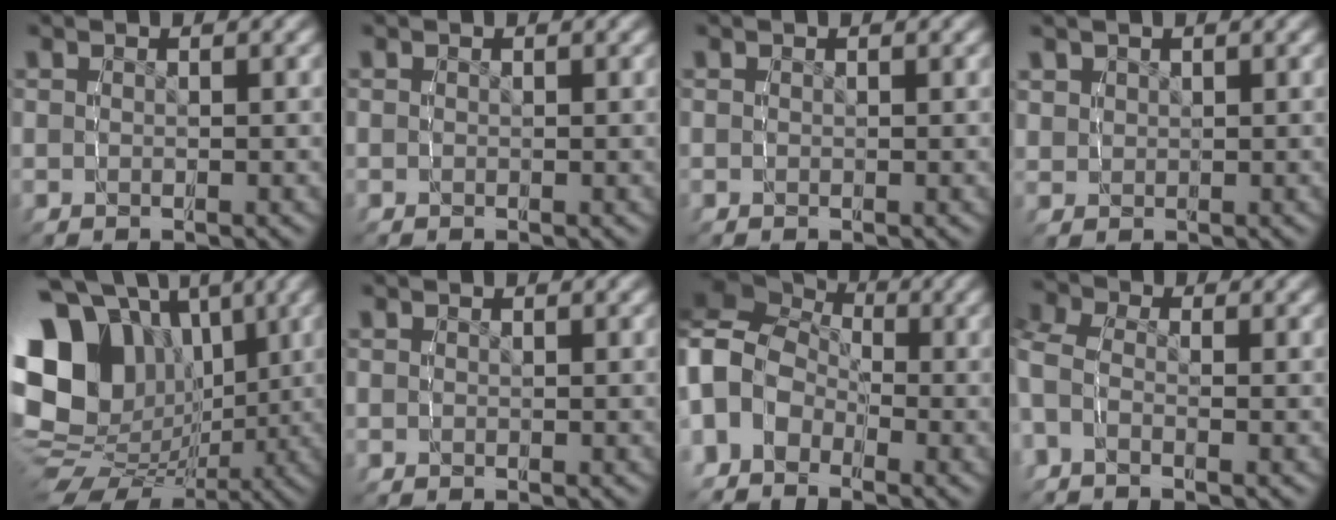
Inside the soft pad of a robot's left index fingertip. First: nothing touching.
{"total": 0.0}
{"total": 0.0}
{"total": 1.9, "force": [1.1, 1.4, 0.7], "torque": [-0.023, -0.010, 0.032]}
{"total": 19.6, "force": [0.1, 15.8, 11.6], "torque": [-0.233, -0.043, 0.010]}
{"total": 0.0}
{"total": 9.8, "force": [0.1, 8.6, 4.7], "torque": [-0.120, -0.019, -0.009]}
{"total": 4.6, "force": [-0.6, 3.5, 2.9], "torque": [-0.077, -0.002, -0.020]}